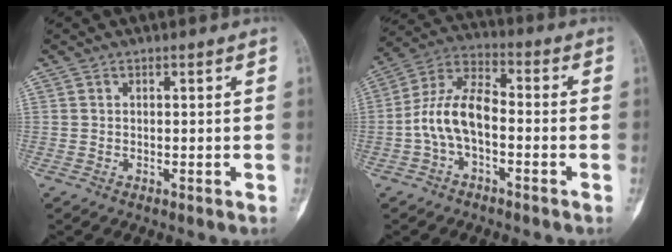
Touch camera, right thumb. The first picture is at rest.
{"total": 10.3, "force": [-2.2, 5.4, 8.5], "torque": [-0.160, 0.042, -0.052]}